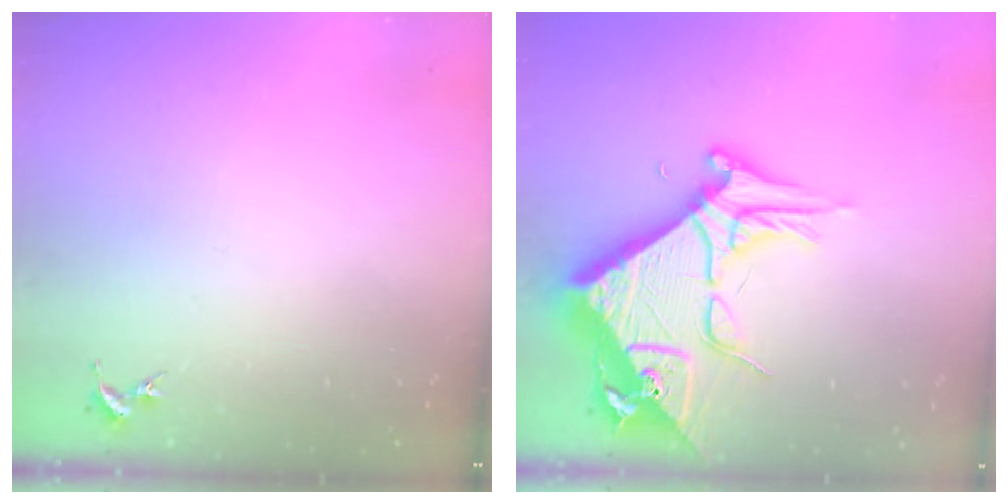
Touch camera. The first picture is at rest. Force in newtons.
{"total": 12.0, "press": 11.9, "slide": 1.4}